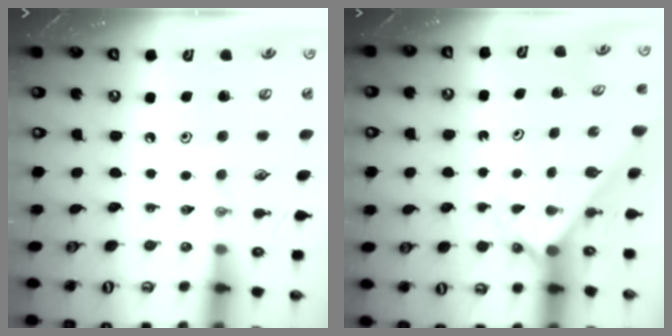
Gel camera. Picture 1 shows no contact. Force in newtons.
{"total": 2.2, "press": 2.2, "slide": 0.2}